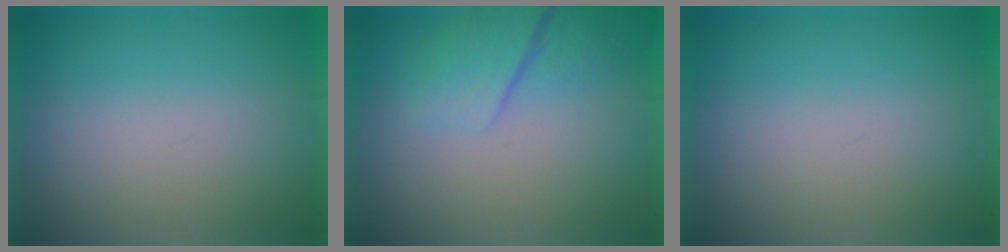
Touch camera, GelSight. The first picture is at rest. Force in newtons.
{"total": 2.6}
{"total": 0.0}